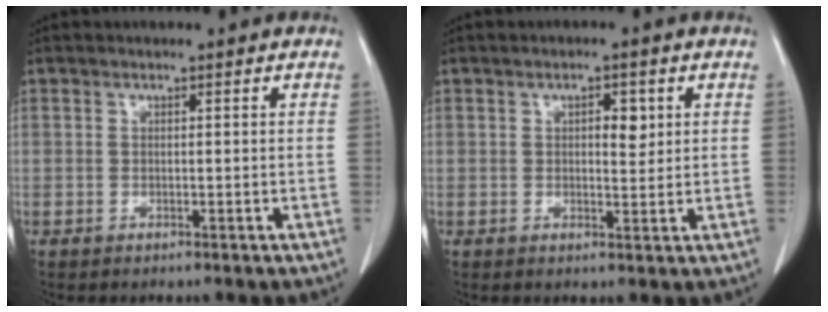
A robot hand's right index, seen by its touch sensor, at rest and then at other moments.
{"total": 2.9, "force": [0.9, 1.2, 2.5], "torque": [-0.036, -0.002, 0.013]}